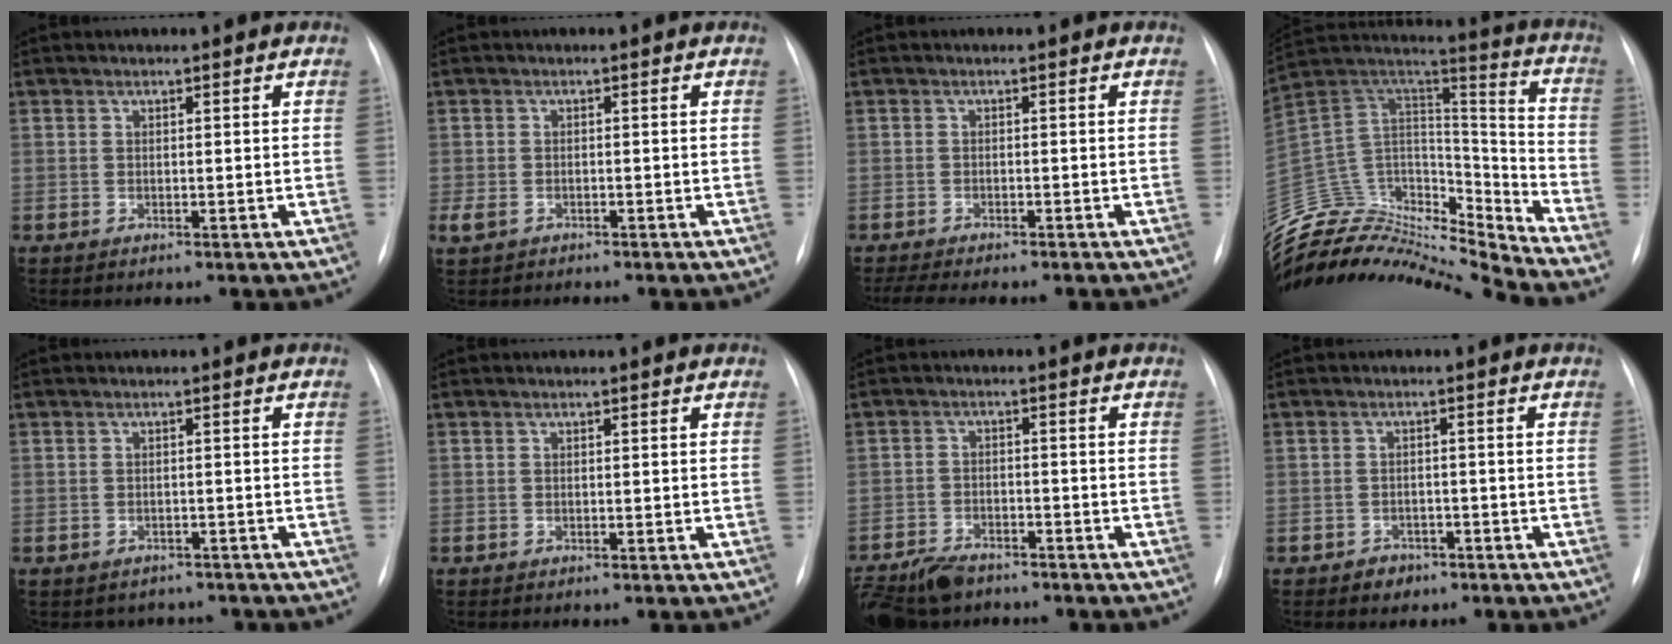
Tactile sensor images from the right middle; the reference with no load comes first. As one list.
[{"total": 2.5, "force": [-1.4, 1.5, 1.3], "torque": [-0.034, -0.004, -0.020]}, {"total": 6.6, "force": [-5.6, 1.0, 3.2], "torque": [-0.046, -0.003, -0.079]}, {"total": 23.5, "force": [-22.8, 3.6, 4.5], "torque": [-0.088, 0.078, -0.377]}, {"total": 4.1, "force": [-3.5, 2.0, -0.2], "torque": [0.005, 0.012, -0.041]}, {"total": 0.0}, {"total": 8.6, "force": [-7.1, 3.6, 3.3], "torque": [-0.061, -0.014, -0.119]}, {"total": 2.5, "force": [-1.6, 1.8, 0.4], "torque": [-0.004, 0.008, -0.018]}]